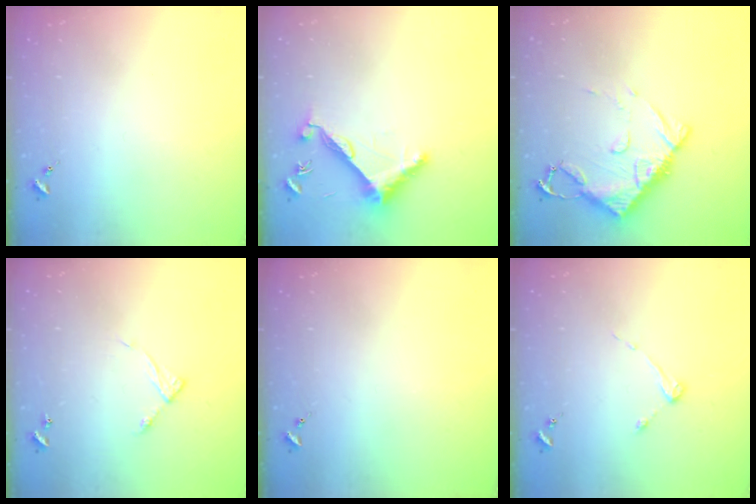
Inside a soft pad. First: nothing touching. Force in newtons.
{"total": 8.3, "press": 8.2, "slide": 0.5}
{"total": 11.5, "press": 11.5, "slide": 1.1}
{"total": 5.8, "press": 5.7, "slide": 0.6}
{"total": 0.0}
{"total": 3.1, "press": 3.1, "slide": 0.4}